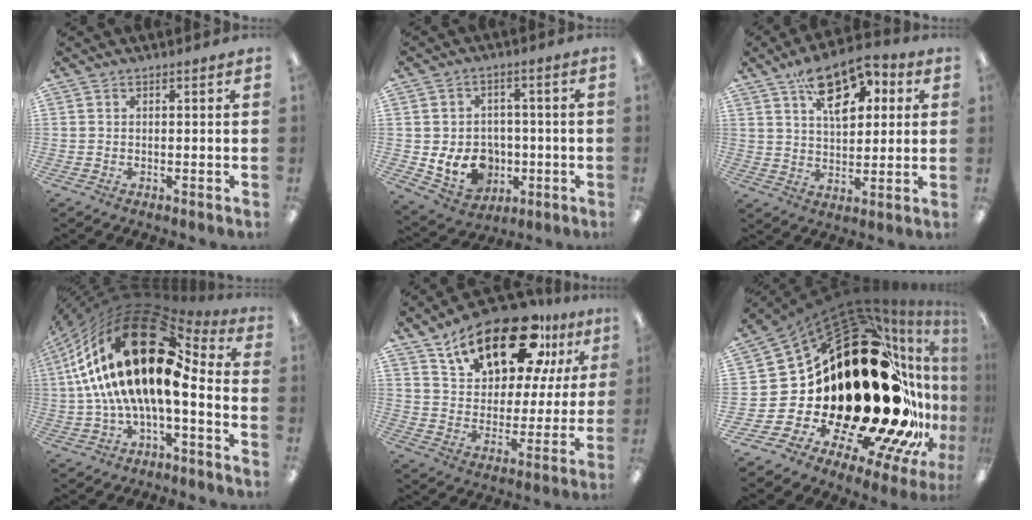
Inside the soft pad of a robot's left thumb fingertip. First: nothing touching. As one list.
[{"total": 10.3, "force": [-2.3, 8.9, 4.8], "torque": [-0.102, 0.016, -0.032]}, {"total": 14.3, "force": [8.2, 7.8, 8.7], "torque": [-0.123, -0.031, 0.143]}, {"total": 26.8, "force": [5.2, 10.9, 23.9], "torque": [-0.444, -0.048, 0.089]}, {"total": 21.0, "force": [14.1, 9.8, 12.2], "torque": [-0.198, -0.069, 0.242]}, {"total": 51.9, "force": [2.3, 25.9, 44.9], "torque": [-0.650, -0.145, 0.149]}]